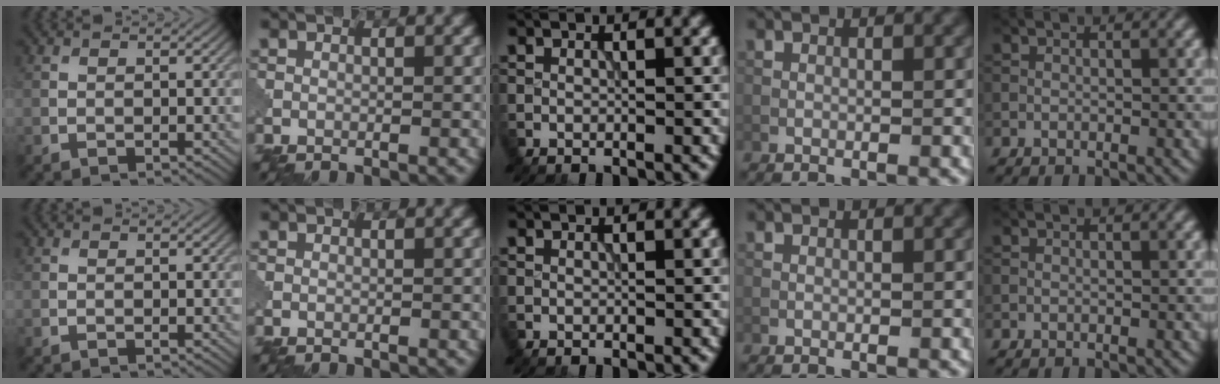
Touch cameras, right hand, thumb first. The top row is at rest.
{}